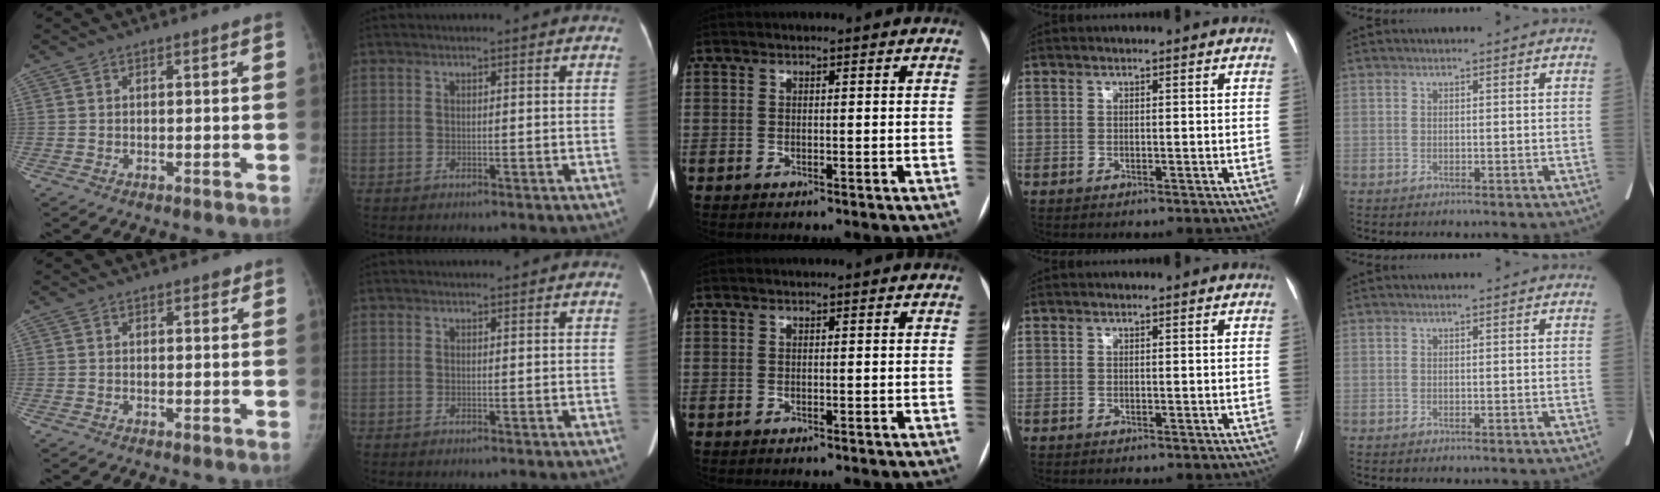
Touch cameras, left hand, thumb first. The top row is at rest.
{"thumb": {"total": 1.1, "force": [0.8, 0.7, 0.4], "torque": [0.005, -0.004, 0.007]}}